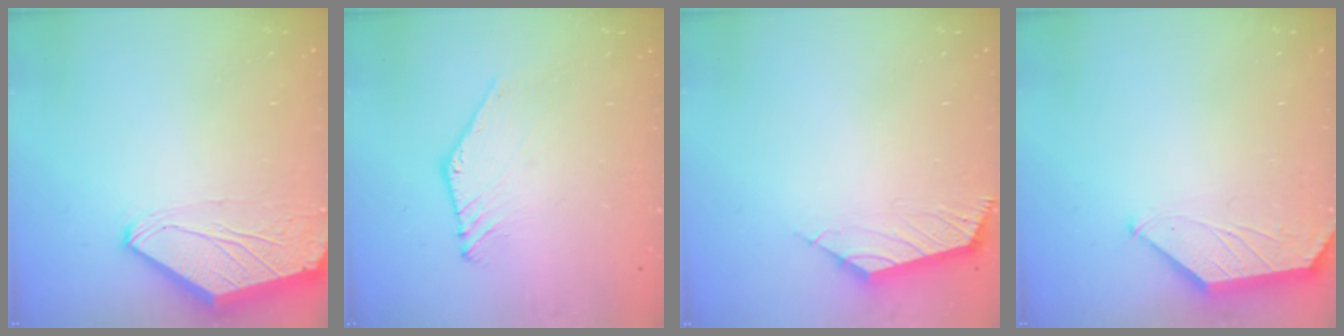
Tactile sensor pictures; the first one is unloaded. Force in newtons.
{"total": 2.1, "press": 2.1, "slide": 0.1}
{"total": 2.9, "press": 2.8, "slide": 0.7}
{"total": 1.3, "press": 1.2, "slide": 0.3}